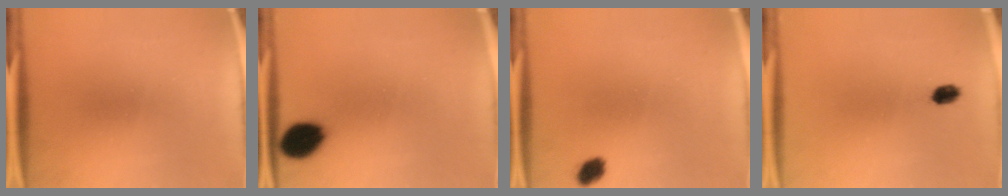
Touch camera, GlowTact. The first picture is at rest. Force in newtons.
{"total": 8.3}
{"total": 2.8}
{"total": 2.4}